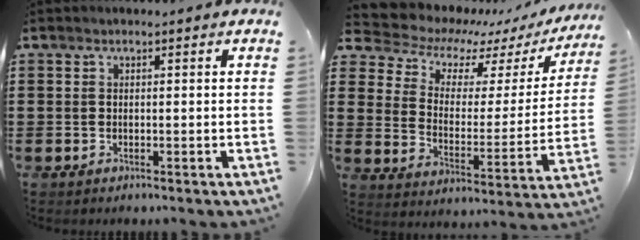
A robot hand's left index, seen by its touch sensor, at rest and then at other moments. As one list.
[{"total": 6.5, "force": [5.7, 2.7, 1.4], "torque": [-0.057, -0.045, 0.097]}]